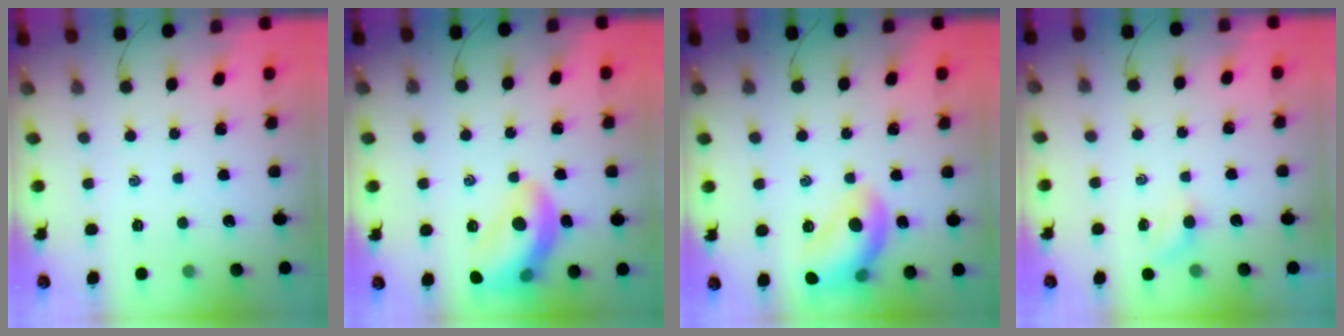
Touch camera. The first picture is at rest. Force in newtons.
{"total": 14.2, "press": 14.1, "slide": 1.6}
{"total": 14.1, "press": 14.0, "slide": 1.7}
{"total": 2.2, "press": 2.1, "slide": 0.8}